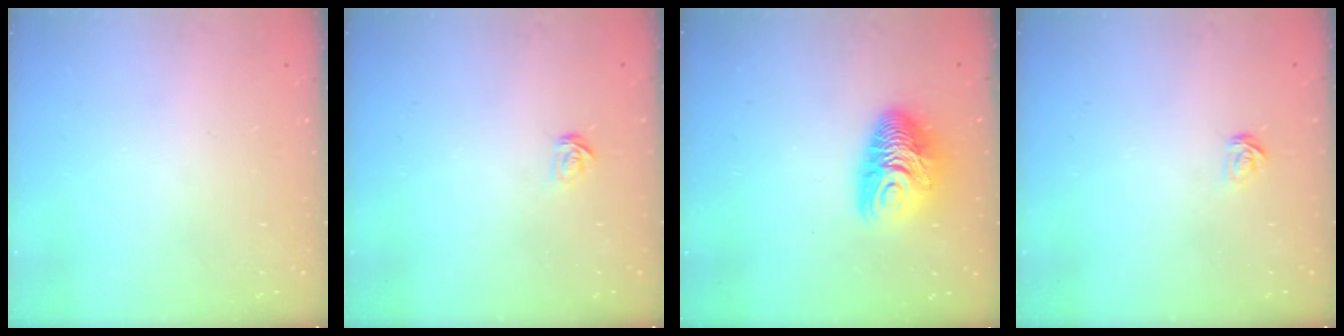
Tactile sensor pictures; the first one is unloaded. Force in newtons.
{"total": 2.3, "press": 2.3, "slide": 0.1}
{"total": 10.9, "press": 10.8, "slide": 1.2}
{"total": 2.3, "press": 2.3, "slide": 0.1}